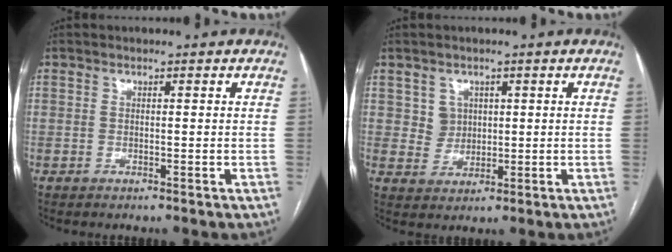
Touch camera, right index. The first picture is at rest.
{"total": 3.5, "force": [1.2, 3.2, 0.5], "torque": [-0.005, 0.007, 0.027]}